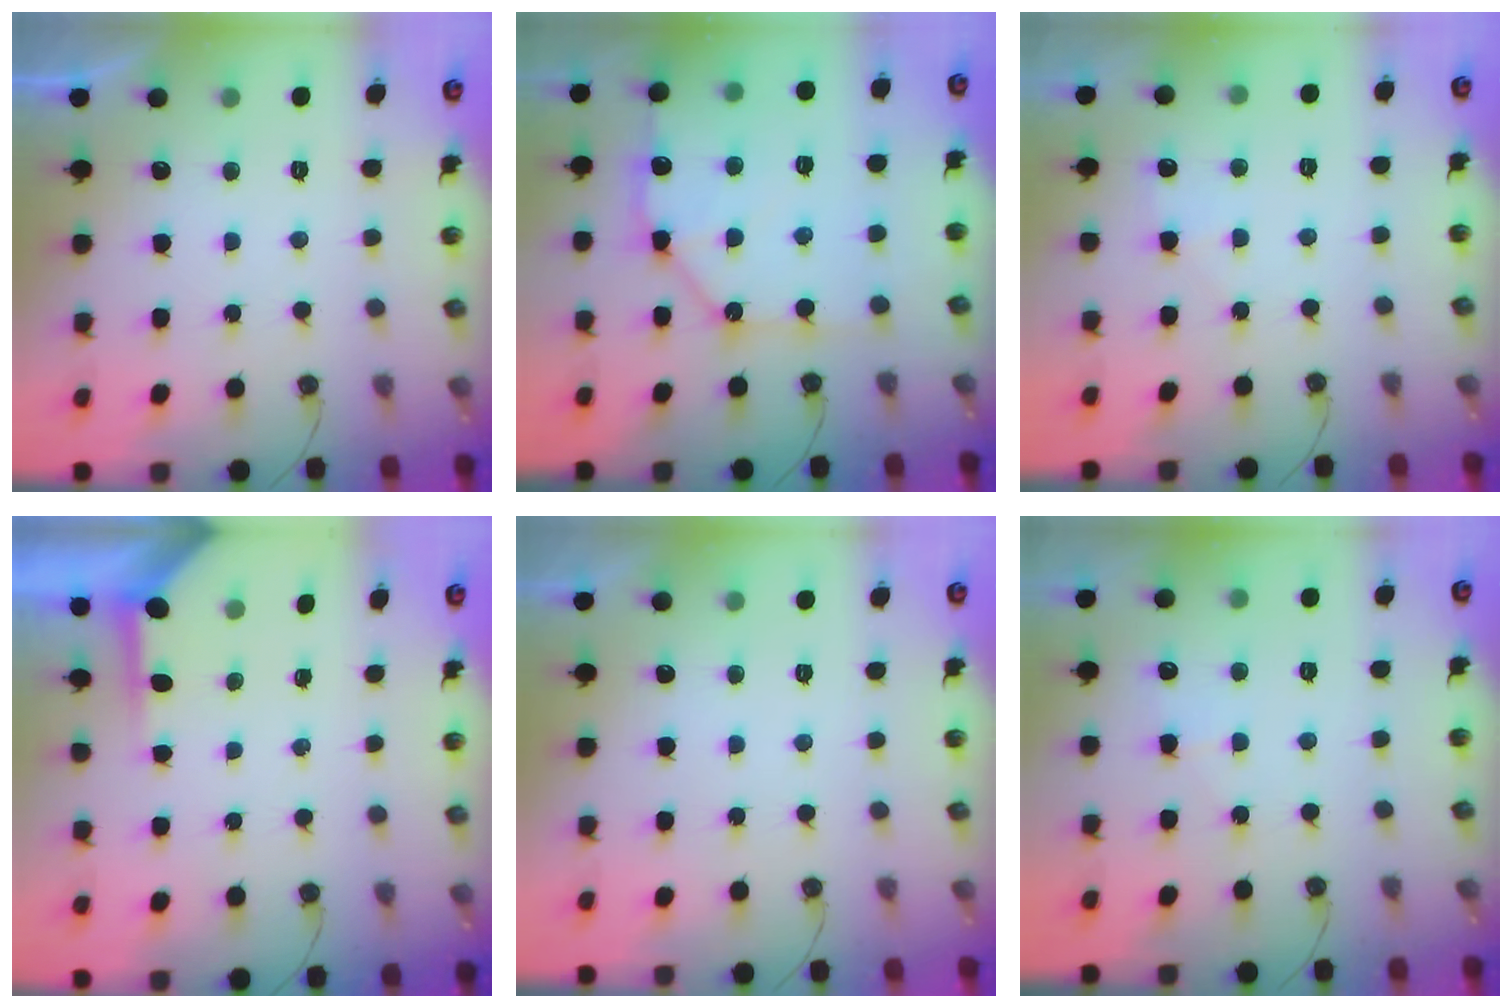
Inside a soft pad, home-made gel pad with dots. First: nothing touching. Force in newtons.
{"total": 13.6, "press": 13.5, "slide": 1.6}
{"total": 3.7, "press": 3.7, "slide": 0.5}
{"total": 3.8, "press": 3.7, "slide": 0.5}
{"total": 0.0}
{"total": 4.6, "press": 4.5, "slide": 0.9}